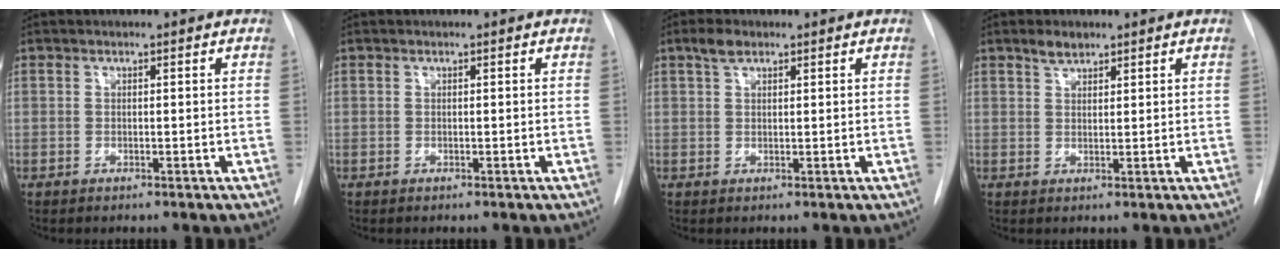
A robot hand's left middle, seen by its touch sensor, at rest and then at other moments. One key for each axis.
{"total": 0.0}
{"total": 2.3, "fx": 1.6, "fy": 1.0, "fz": 1.3, "tx": -0.029, "ty": 0.007, "tz": 0.031}
{"total": 2.2, "fx": 1.8, "fy": 0.9, "fz": 1.0, "tx": -0.020, "ty": 0.002, "tz": 0.033}